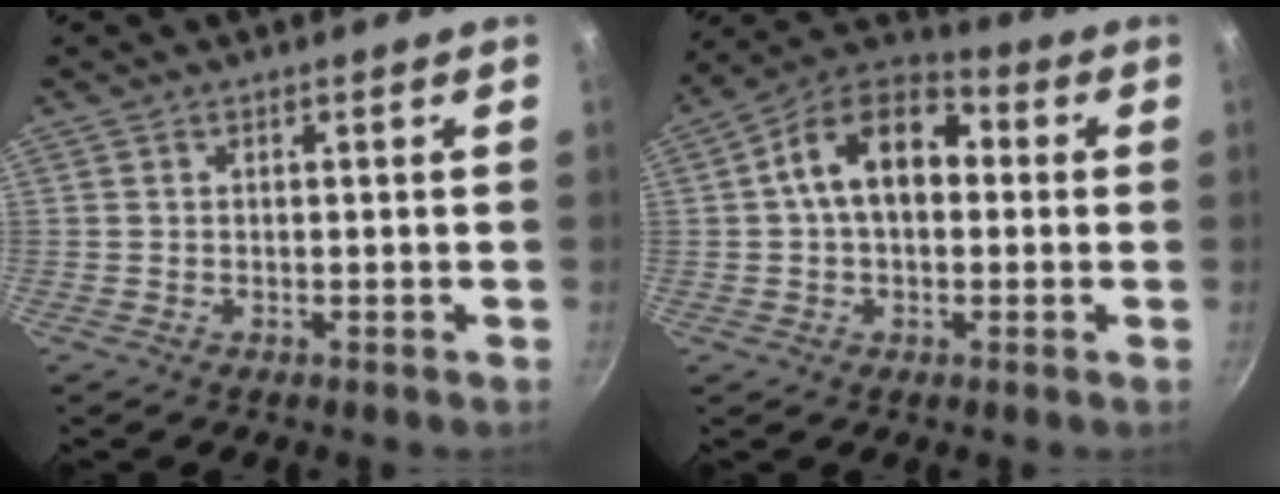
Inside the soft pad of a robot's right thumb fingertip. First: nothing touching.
{"total": 14.2, "force": [1.6, 9.4, 10.6], "torque": [-0.138, 0.035, 0.003]}